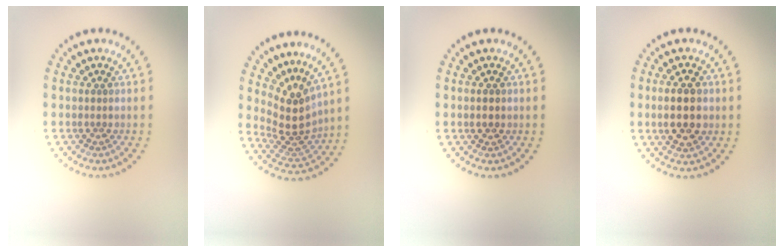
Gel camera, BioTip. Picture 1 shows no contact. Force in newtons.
{"total": 3.8, "press": 2.7, "slide": 2.6}
{"total": 1.5, "press": 1.5, "slide": 0.1}
{"total": 4.2, "press": 4.2, "slide": 0.0}